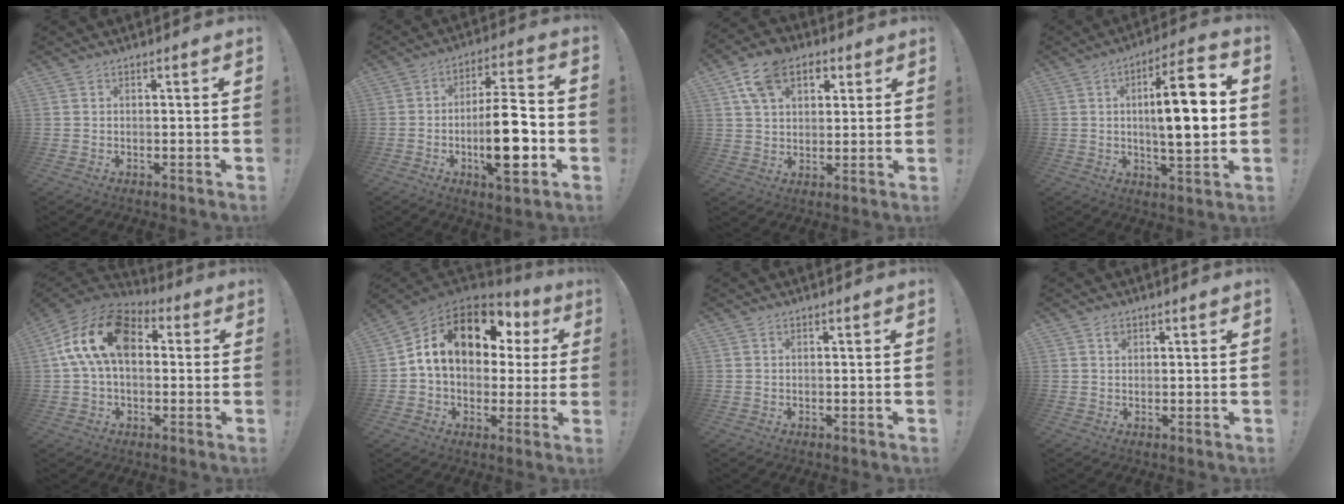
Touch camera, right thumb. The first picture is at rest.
{"total": 17.1, "force": [-4.1, 5.2, 15.8], "torque": [-0.255, 0.008, -0.071]}
{"total": 13.1, "force": [6.0, 8.9, 7.5], "torque": [-0.119, -0.007, 0.114]}
{"total": 15.6, "force": [1.1, 4.3, 14.9], "torque": [-0.224, -0.002, 0.003]}
{"total": 18.2, "force": [4.0, 11.3, 13.7], "torque": [-0.250, 0.013, 0.073]}
{"total": 16.3, "force": [6.6, 10.6, 10.5], "torque": [-0.162, -0.027, 0.119]}
{"total": 0.0}
{"total": 1.5, "force": [0.8, 1.1, 0.5], "torque": [0.003, -0.003, 0.011]}